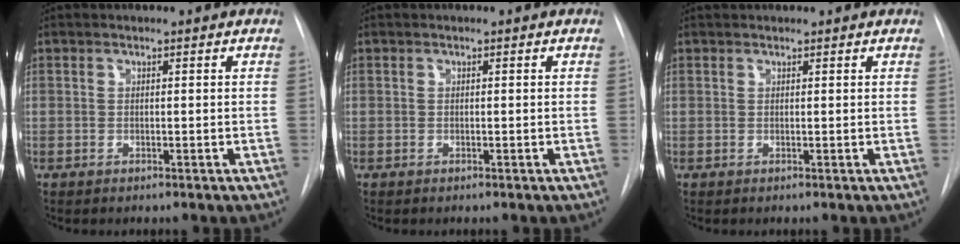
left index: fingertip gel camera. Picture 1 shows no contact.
{"total": 0.0}
{"total": 1.7, "force": [1.6, 0.4, 0.5], "torque": [-0.006, 0.026, 0.026]}